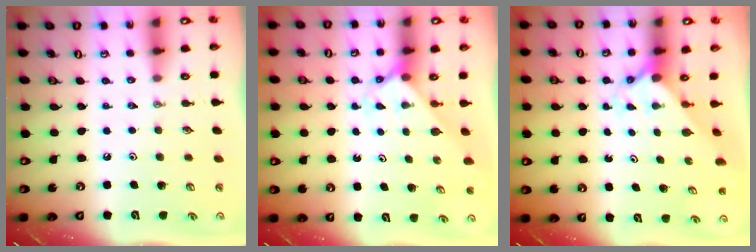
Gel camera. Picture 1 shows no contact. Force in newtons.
{"total": 2.3, "press": 2.3, "slide": 0.2}
{"total": 1.2, "press": 1.2, "slide": 0.1}